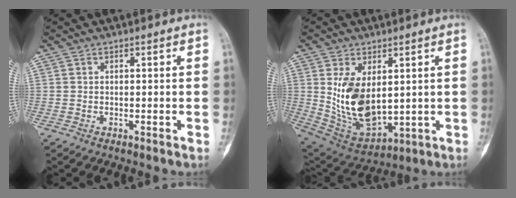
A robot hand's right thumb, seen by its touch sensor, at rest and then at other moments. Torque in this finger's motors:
{"motor_torque": [0.47, 1.64, 0.71, -0.33, 0.19]}